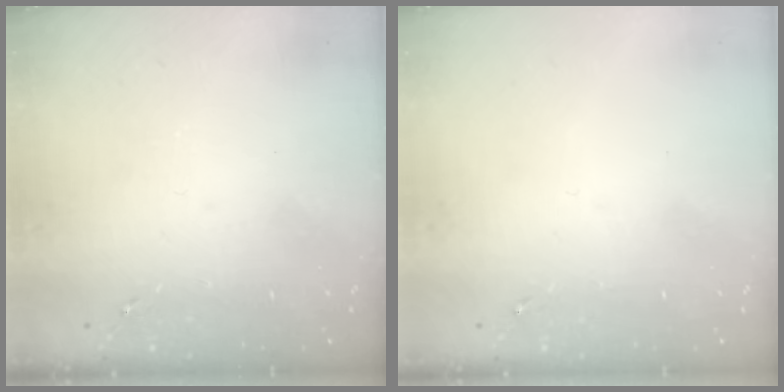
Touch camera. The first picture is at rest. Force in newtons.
{"total": 0.0}